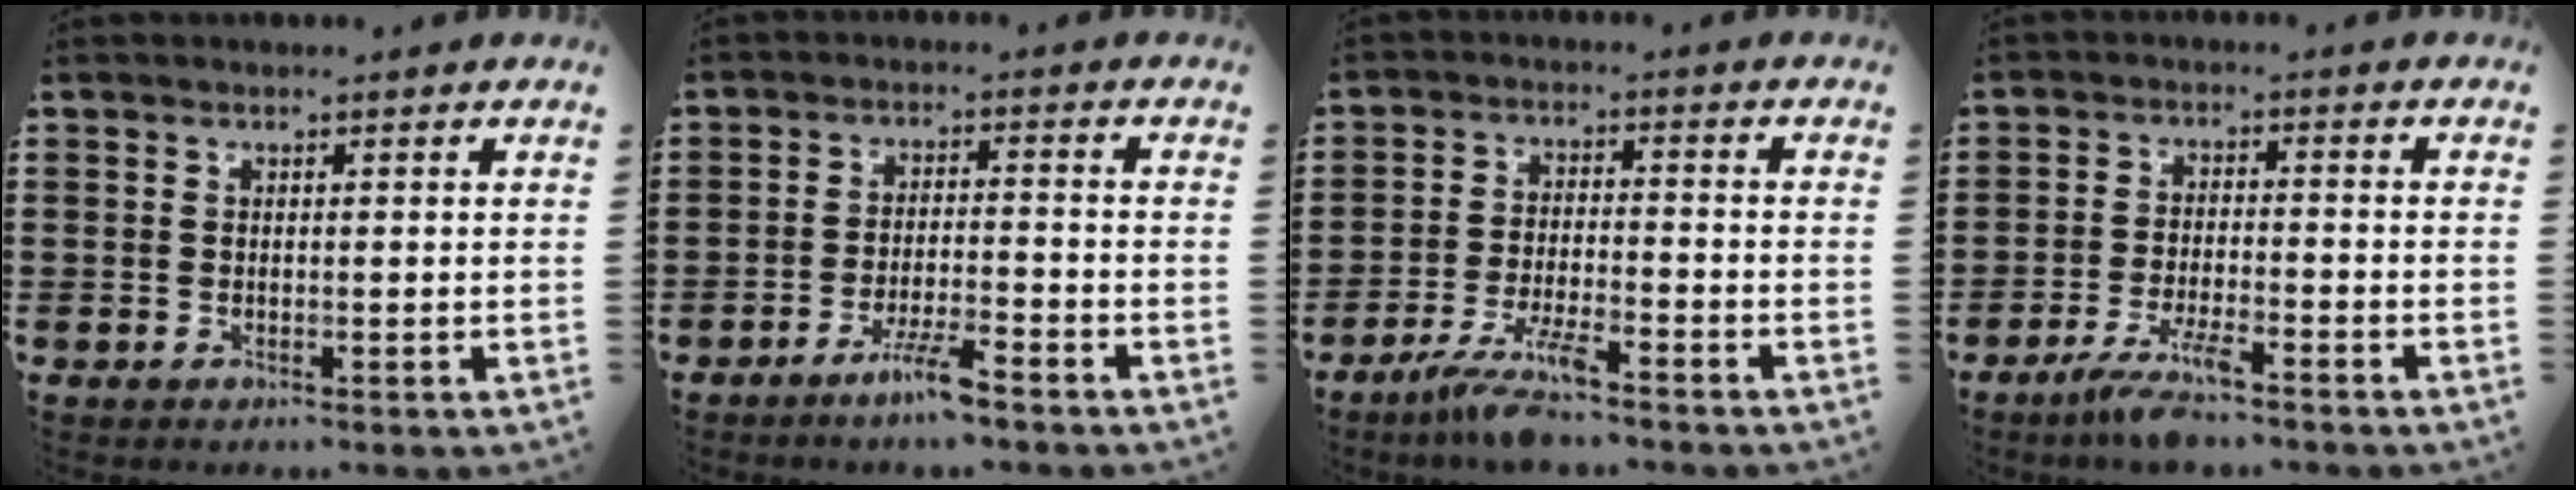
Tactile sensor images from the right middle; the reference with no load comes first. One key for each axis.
{"total": 4.6, "fx": -3.4, "fy": 0.3, "fz": 3.1, "tx": -0.063, "ty": -0.002, "tz": -0.063}
{"total": 6.3, "fx": -4.8, "fy": 0.7, "fz": 3.9, "tx": -0.088, "ty": -0.012, "tz": -0.093}
{"total": 5.5, "fx": -4.0, "fy": 0.7, "fz": 3.7, "tx": -0.084, "ty": -0.012, "tz": -0.076}